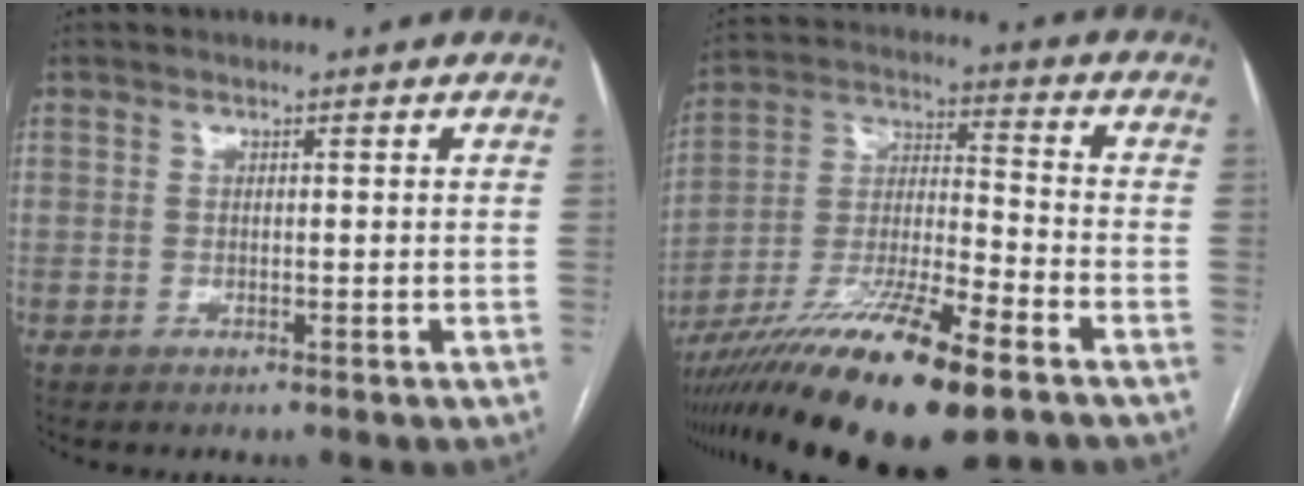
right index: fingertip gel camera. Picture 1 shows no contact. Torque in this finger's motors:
{"motor_torque": [1.13, -1.01, 1.05, 0.21]}